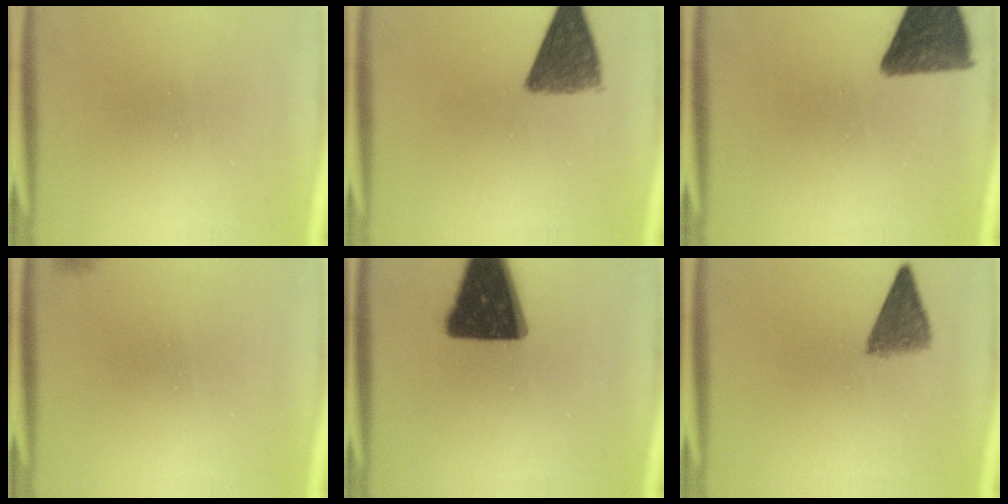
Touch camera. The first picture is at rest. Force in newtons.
{"total": 8.8}
{"total": 11.6}
{"total": 1.6}
{"total": 18.0}
{"total": 5.0}